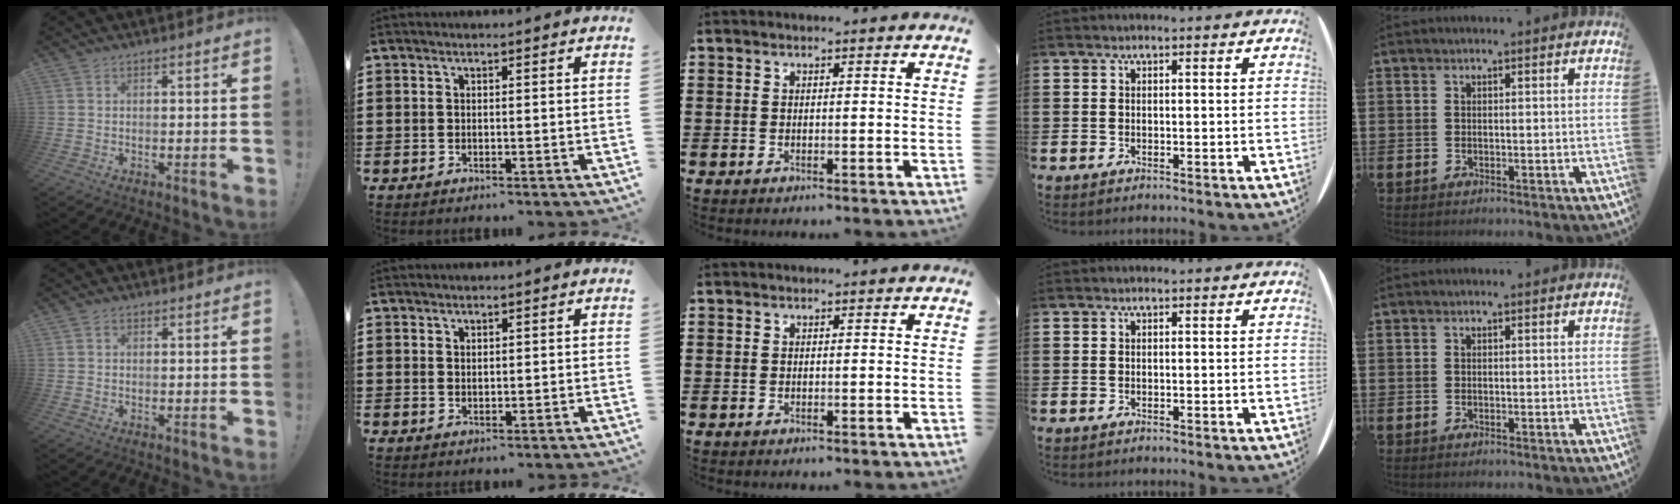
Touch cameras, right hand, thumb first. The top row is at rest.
{"thumb": {"total": 0.8, "force": [0.3, 0.7, 0.3], "torque": [-0.002, 0.001, 0.004]}, "index": {"total": 0.9, "force": [0.8, 0.5, 0.2], "torque": [-0.005, 0.002, 0.015]}}